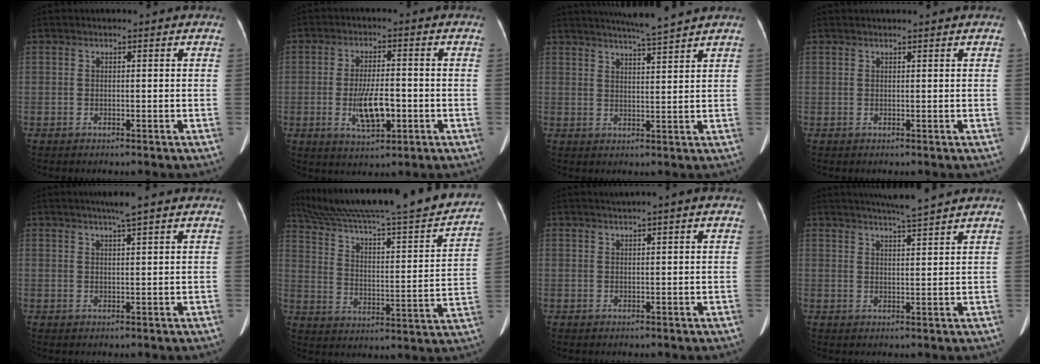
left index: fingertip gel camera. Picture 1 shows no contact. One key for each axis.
{"total": 6.9, "fx": -1.8, "fy": 2.2, "fz": 6.3, "tx": -0.121, "ty": -0.006, "tz": -0.028}
{"total": 7.2, "fx": 6.5, "fy": -1.3, "fz": 2.9, "tx": -0.051, "ty": -0.001, "tz": 0.098}
{"total": 1.8, "fx": 1.7, "fy": -0.1, "fz": 0.7, "tx": -0.008, "ty": 0.019, "tz": 0.026}
{"total": 3.1, "fx": 2.3, "fy": -0.5, "fz": 2.0, "tx": -0.037, "ty": 0.002, "tz": 0.041}
{"total": 30.9, "fx": 26.9, "fy": 2.0, "fz": 15.0, "tx": -0.243, "ty": -0.043, "tz": 0.370}
{"total": 2.2, "fx": 1.3, "fy": -0.2, "fz": 1.7, "tx": -0.036, "ty": 0.013, "tz": 0.025}
{"total": 6.3, "fx": 5.6, "fy": -1.1, "fz": 2.6, "tx": -0.046, "ty": 0.001, "tz": 0.086}